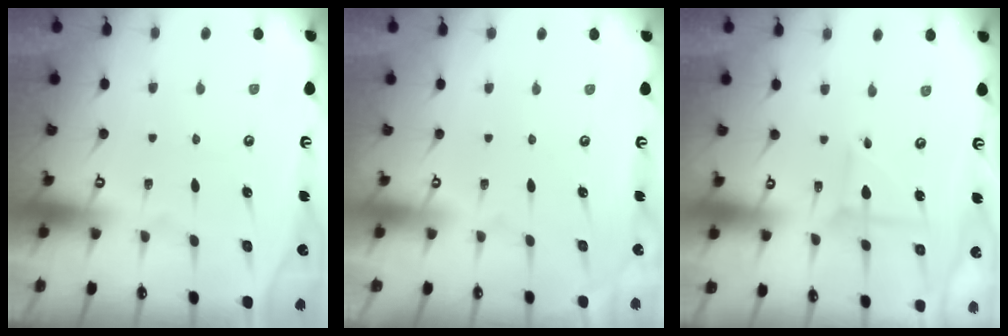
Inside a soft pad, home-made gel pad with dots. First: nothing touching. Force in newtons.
{"total": 0.8, "press": 0.7, "slide": 0.4}
{"total": 2.8, "press": 2.8, "slide": 0.3}